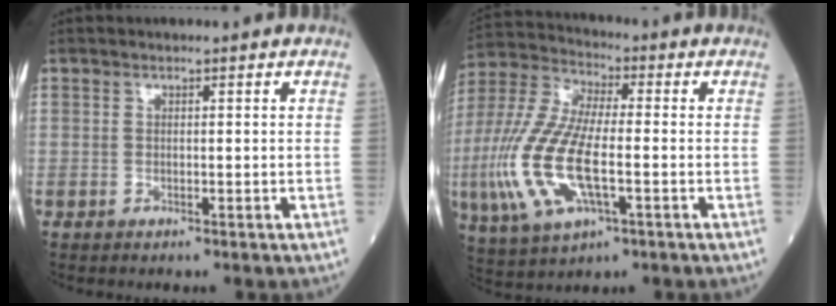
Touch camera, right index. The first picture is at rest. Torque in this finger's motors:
{"motor_torque": [1.86, -0.27, 1.05, 0.21]}